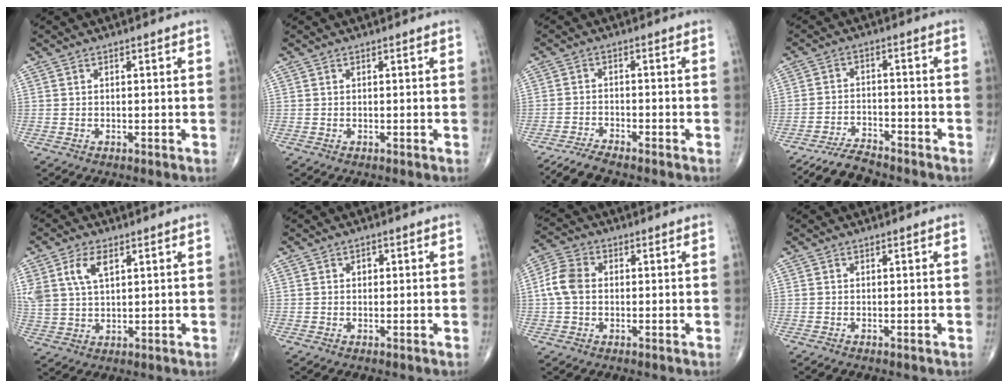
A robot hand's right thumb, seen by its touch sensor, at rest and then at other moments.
{"total": 0.0}
{"total": 4.6, "force": [-4.1, 0.6, 1.9], "torque": [-0.050, 0.005, -0.082]}
{"total": 6.9, "force": [-6.4, 1.7, 2.0], "torque": [-0.043, 0.028, -0.116]}
{"total": 8.3, "force": [3.5, 4.5, 6.0], "torque": [-0.126, -0.003, 0.073]}
{"total": 1.0, "force": [0.2, 0.9, 0.6], "torque": [-0.003, 0.001, 0.001]}
{"total": 6.3, "force": [0.1, 4.6, 4.3], "torque": [-0.093, 0.016, -0.006]}
{"total": 0.0}